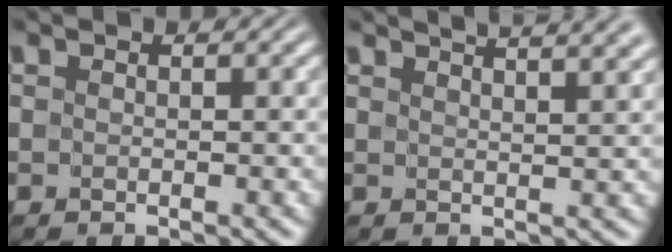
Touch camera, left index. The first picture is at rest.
{"total": 7.8, "force": [5.9, 2.7, 4.4], "torque": [-0.022, 0.042, 0.044]}